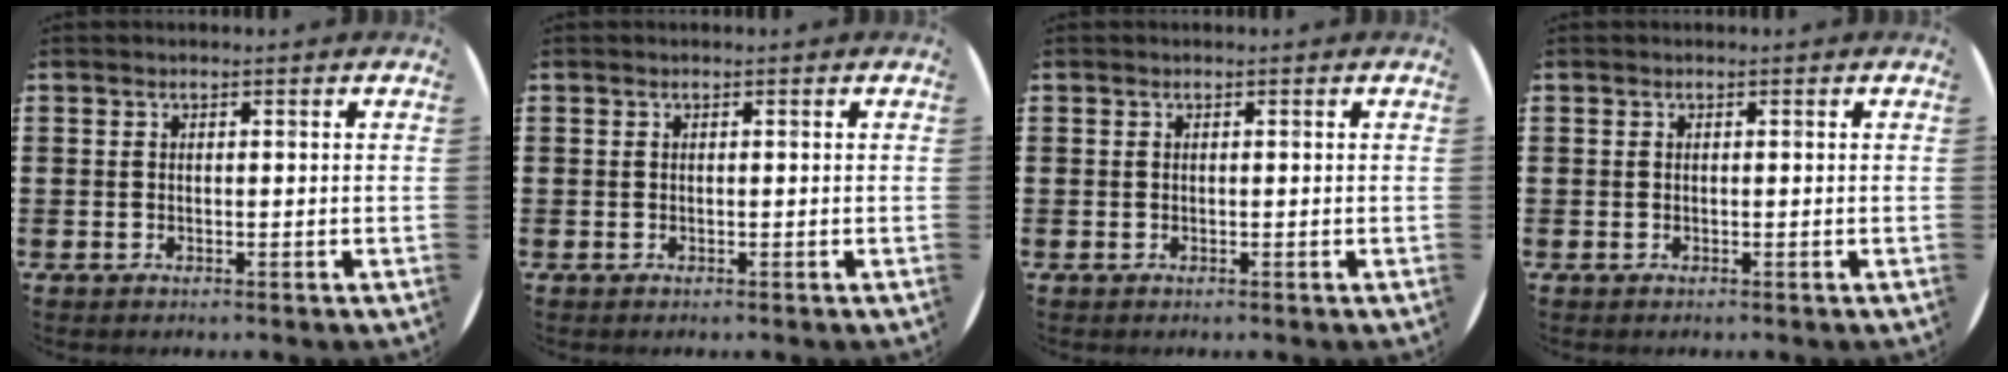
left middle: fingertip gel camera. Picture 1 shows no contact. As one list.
[{"total": 0.0}, {"total": 0.0}, {"total": 0.0}]